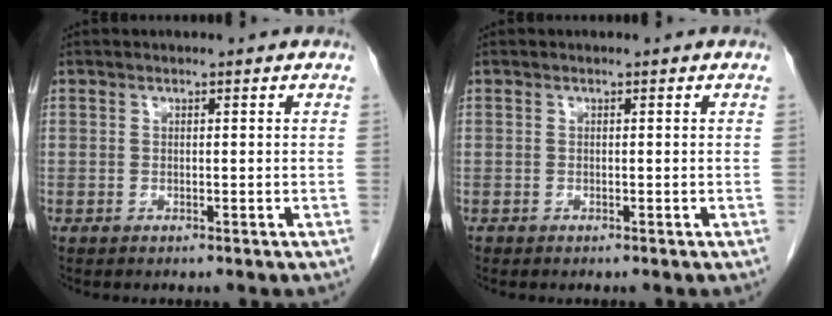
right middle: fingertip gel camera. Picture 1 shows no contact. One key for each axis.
{"total": 0.0}